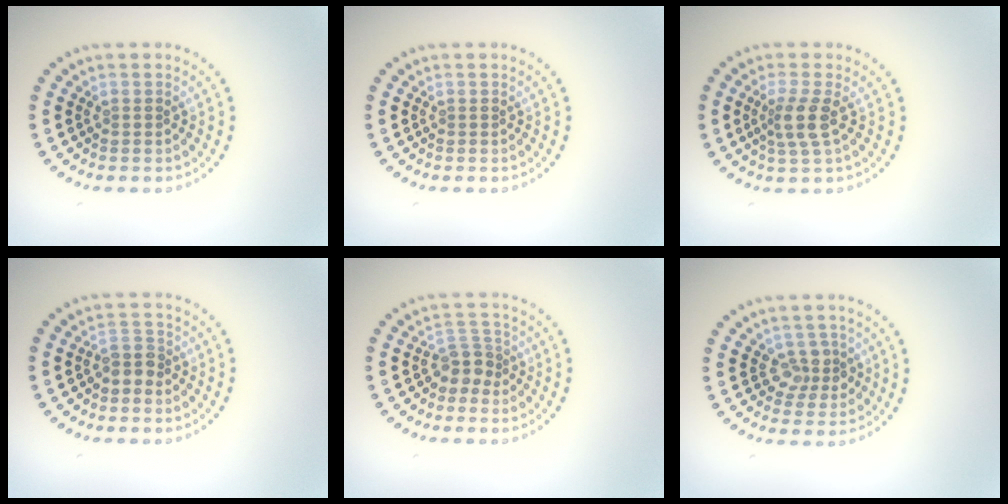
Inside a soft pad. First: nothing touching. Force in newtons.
{"total": 0.0}
{"total": 2.5, "press": 2.0, "slide": 1.4}
{"total": 1.9, "press": 1.6, "slide": 1.0}
{"total": 2.2, "press": 1.7, "slide": 1.4}
{"total": 2.3, "press": 2.0, "slide": 1.2}